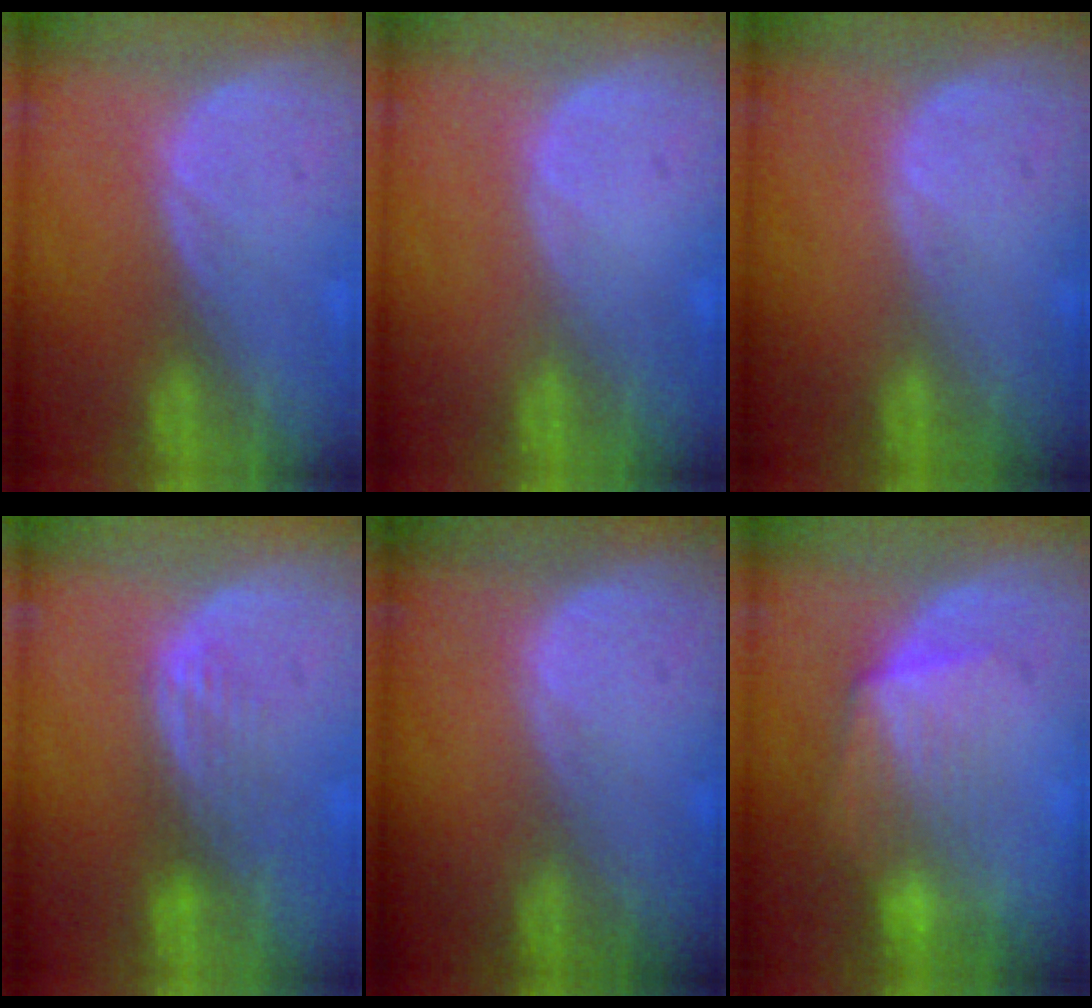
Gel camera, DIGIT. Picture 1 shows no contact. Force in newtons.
{"total": 0.0}
{"total": 0.0}
{"total": 3.7, "press": 3.1, "slide": 2.0}
{"total": 0.0}
{"total": 7.1, "press": 6.8, "slide": 2.3}